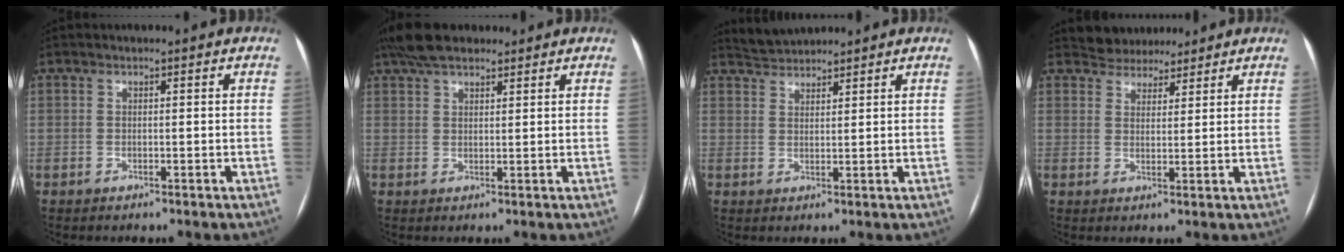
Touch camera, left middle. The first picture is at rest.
{"total": 7.3, "force": [5.9, 2.6, 3.6], "torque": [-0.069, 0.031, 0.107]}
{"total": 3.4, "force": [3.4, 0.2, -0.1], "torque": [-0.008, 0.018, 0.066]}
{"total": 5.1, "force": [4.7, 2.1, 0.2], "torque": [-0.003, 0.012, 0.072]}